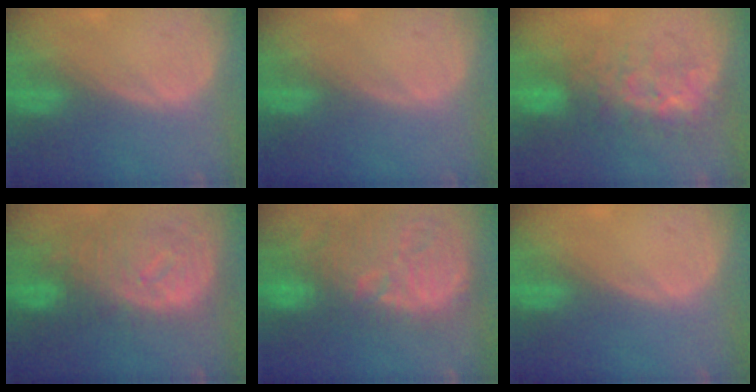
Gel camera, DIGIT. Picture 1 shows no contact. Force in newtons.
{"total": 0.0}
{"total": 7.7, "press": 7.3, "slide": 2.3}
{"total": 11.9, "press": 10.2, "slide": 6.2}
{"total": 15.2, "press": 13.3, "slide": 7.4}
{"total": 0.0}